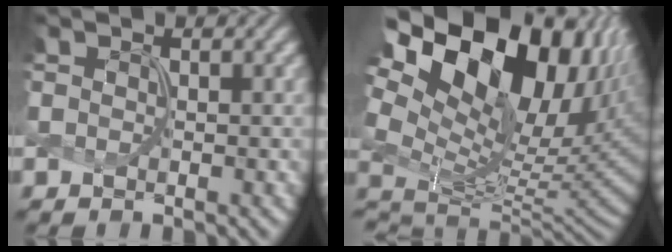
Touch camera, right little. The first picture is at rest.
{"total": 19.0, "force": [6.8, 12.9, 12.1], "torque": [-0.217, 0.041, 0.125]}